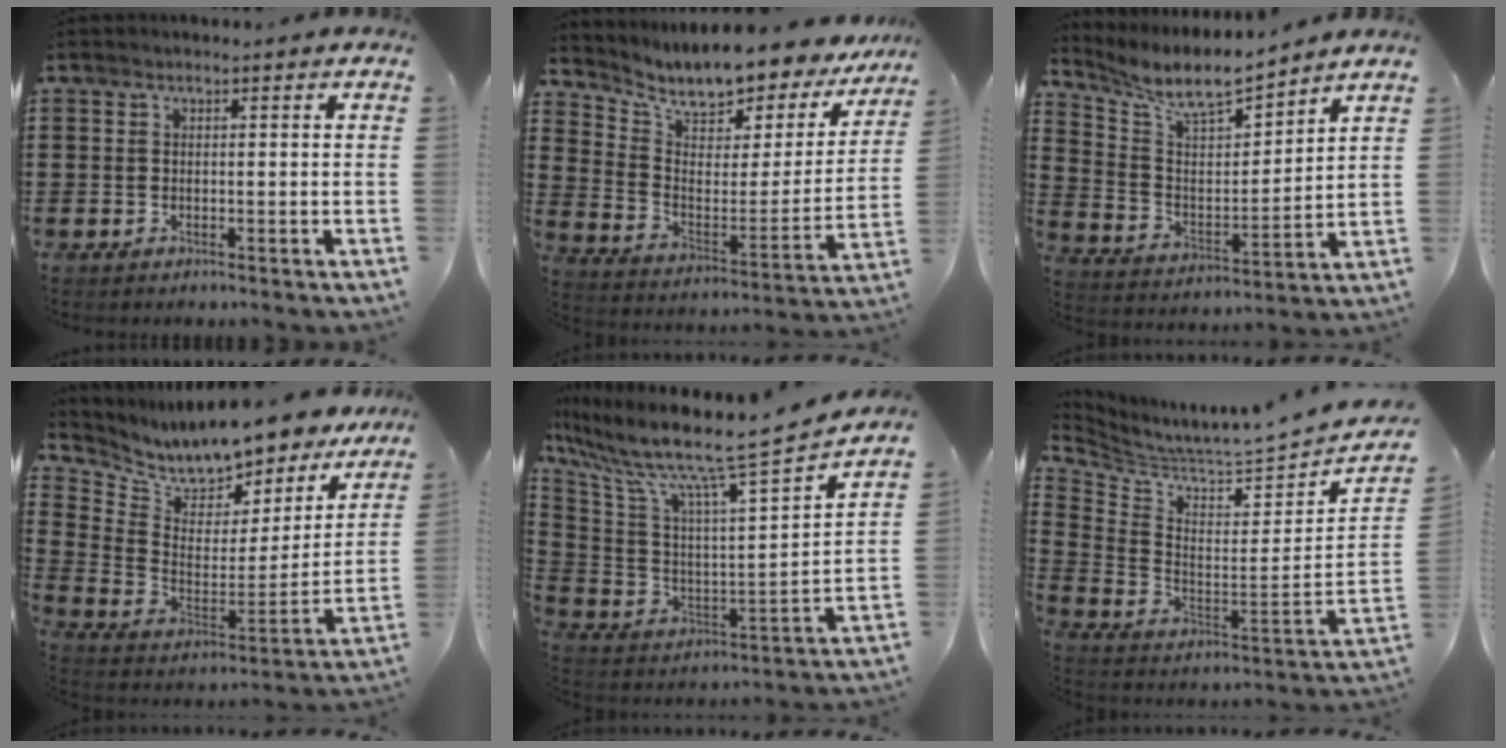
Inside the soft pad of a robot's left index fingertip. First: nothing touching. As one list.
[{"total": 7.8, "force": [7.0, 1.9, 2.7], "torque": [-0.078, -0.063, 0.113]}, {"total": 8.0, "force": [7.1, 1.6, 3.3], "torque": [-0.097, -0.045, 0.122]}, {"total": 8.3, "force": [7.9, 1.8, 1.5], "torque": [-0.063, -0.073, 0.131]}, {"total": 10.8, "force": [8.8, 0.5, 6.3], "torque": [-0.150, -0.069, 0.133]}, {"total": 3.5, "force": [3.4, -0.8, 0.3], "torque": [-0.034, -0.063, 0.049]}]